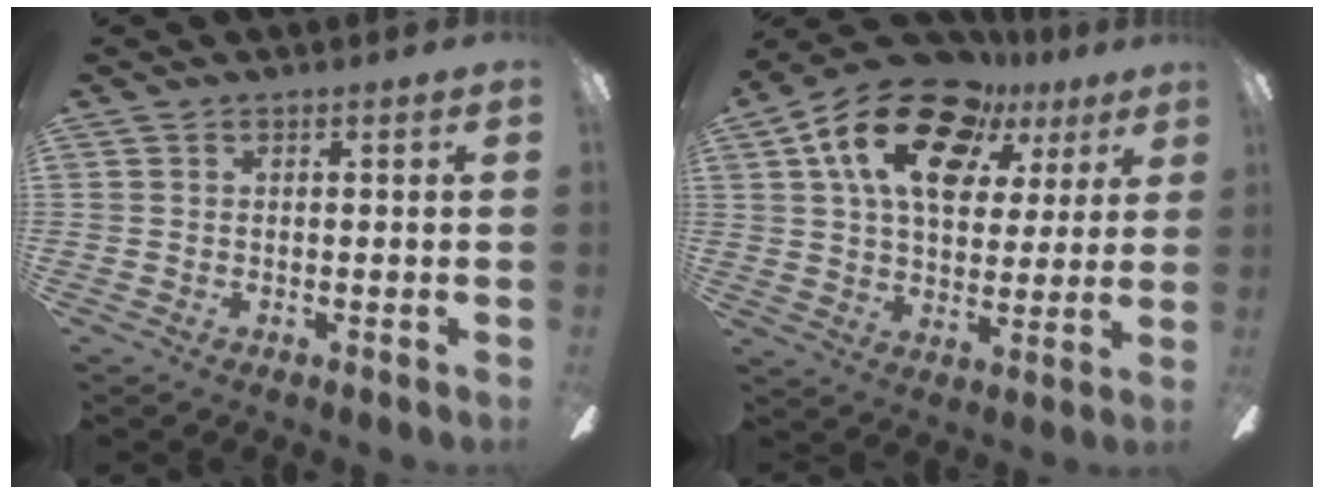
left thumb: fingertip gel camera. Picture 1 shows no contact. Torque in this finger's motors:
{"motor_torque": [0.33, 0.56, 1.40, -1.37, 0.41]}